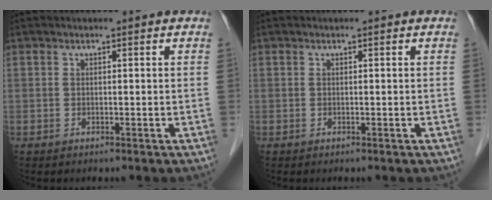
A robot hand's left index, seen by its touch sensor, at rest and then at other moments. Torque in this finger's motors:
{"motor_torque": [0.00, 0.00, 0.01, 0.00]}